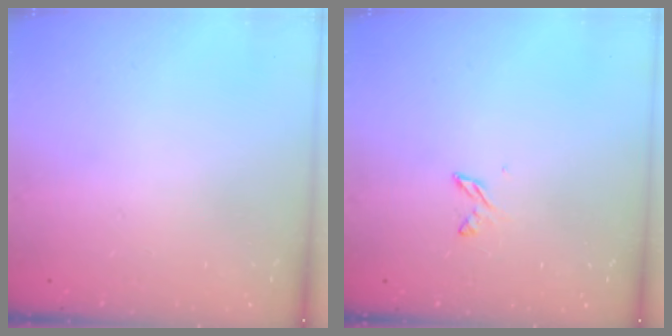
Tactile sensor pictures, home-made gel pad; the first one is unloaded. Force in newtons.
{"total": 3.0, "press": 2.9, "slide": 0.4}